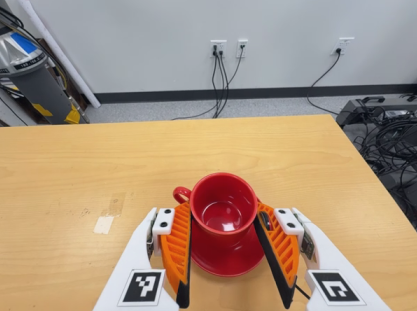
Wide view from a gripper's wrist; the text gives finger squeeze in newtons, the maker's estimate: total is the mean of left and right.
{"total": 1.0, "left": 1.9, "right": 0.0}